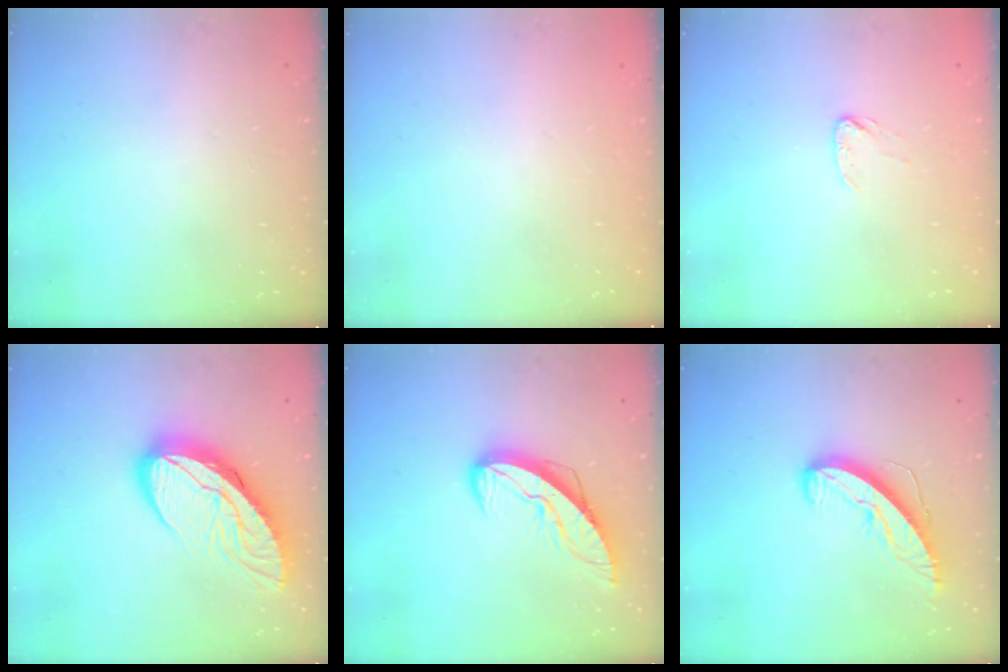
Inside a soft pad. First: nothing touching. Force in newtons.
{"total": 0.0}
{"total": 3.4, "press": 3.4, "slide": 0.3}
{"total": 14.6, "press": 14.5, "slide": 1.5}
{"total": 8.9, "press": 8.9, "slide": 0.8}
{"total": 9.6, "press": 9.6, "slide": 0.3}